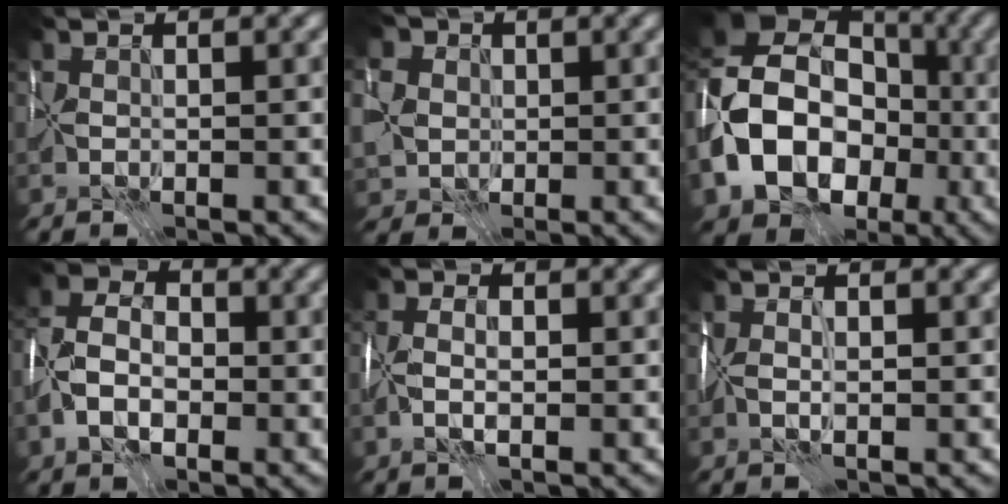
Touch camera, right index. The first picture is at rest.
{"total": 8.6, "force": [1.5, 7.5, 3.9], "torque": [-0.094, 0.023, 0.000]}
{"total": 15.3, "force": [-3.3, 11.8, 9.3], "torque": [-0.188, -0.003, -0.067]}
{"total": 6.6, "force": [-1.8, 4.6, 4.4], "torque": [-0.095, 0.006, -0.048]}
{"total": 3.9, "force": [-0.3, 2.4, 3.0], "torque": [-0.062, 0.009, -0.013]}
{"total": 2.6, "force": [0.2, 1.3, 2.3], "torque": [-0.044, -0.002, 0.004]}